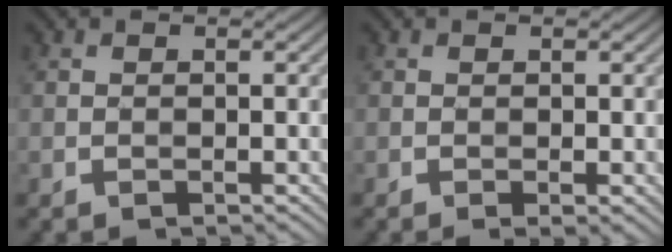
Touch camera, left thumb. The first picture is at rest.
{"total": 1.1, "force": [-0.2, 0.1, 1.0], "torque": [-0.023, -0.002, -0.003]}